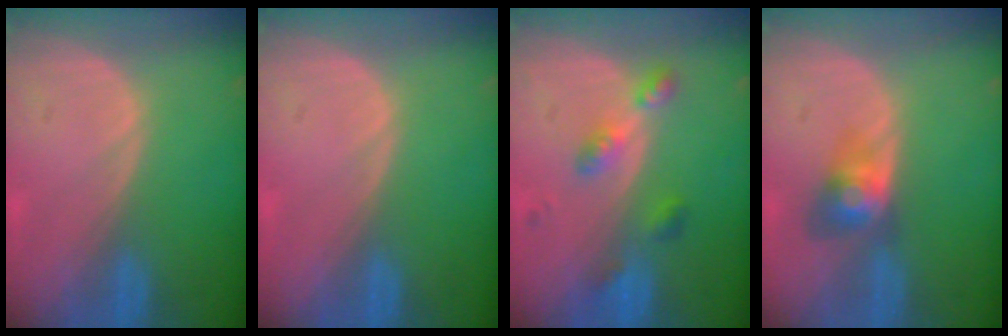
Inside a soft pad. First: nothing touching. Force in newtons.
{"total": 0.0}
{"total": 4.5, "press": 4.3, "slide": 1.3}
{"total": 3.9, "press": 3.9, "slide": 0.2}